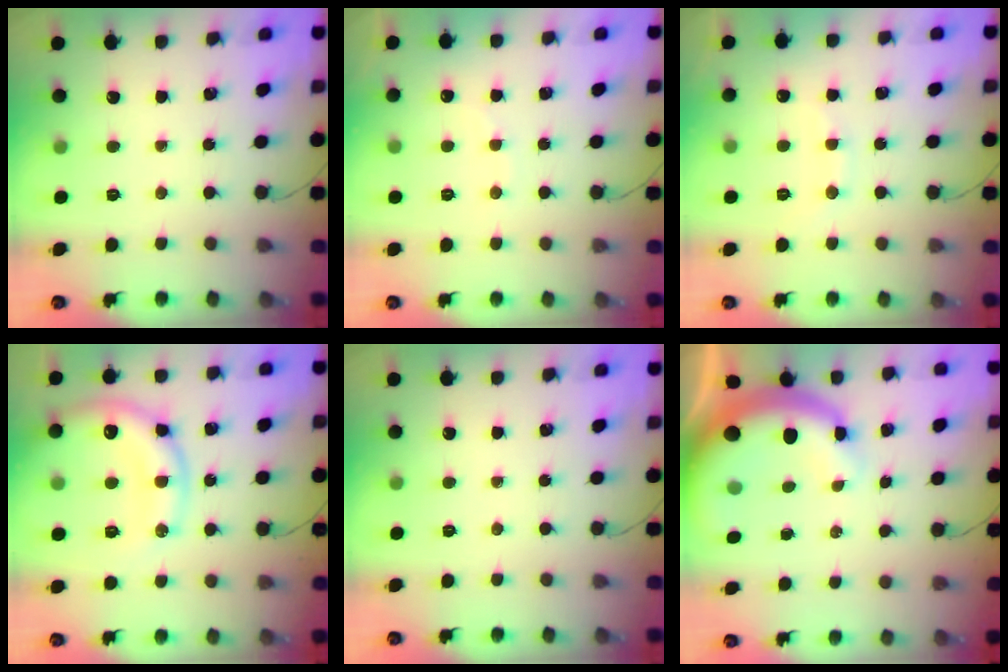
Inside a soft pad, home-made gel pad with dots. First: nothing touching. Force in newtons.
{"total": 5.7, "press": 5.7, "slide": 1.0}
{"total": 7.7, "press": 7.6, "slide": 1.4}
{"total": 17.2, "press": 17.1, "slide": 2.0}
{"total": 0.0}
{"total": 11.2, "press": 10.9, "slide": 2.4}